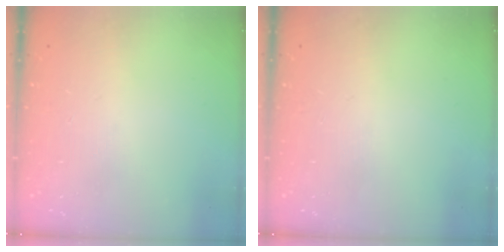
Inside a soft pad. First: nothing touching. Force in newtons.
{"total": 0.0}